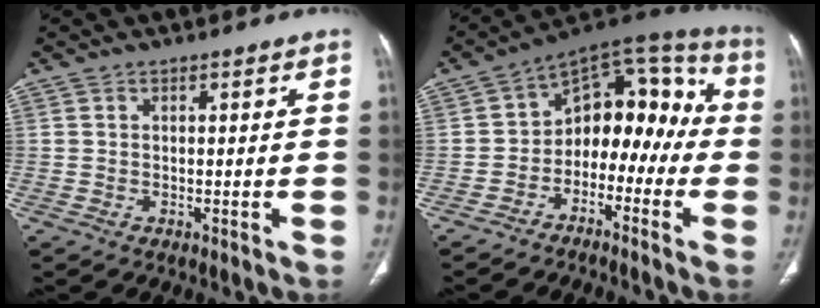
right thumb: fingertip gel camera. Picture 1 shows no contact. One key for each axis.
{"total": 14.4, "fx": -3.6, "fy": 10.0, "fz": 9.8, "tx": -0.084, "ty": 0.084, "tz": -0.069}